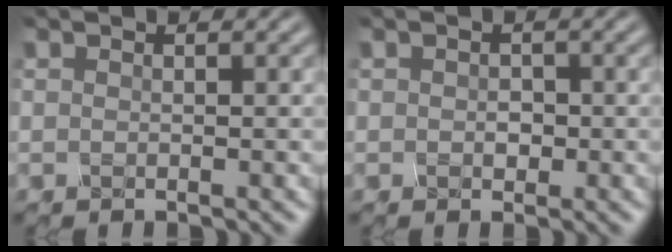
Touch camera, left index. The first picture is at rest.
{"total": 0.9, "force": [-0.4, 0.7, 0.5], "torque": [-0.008, -0.003, -0.006]}